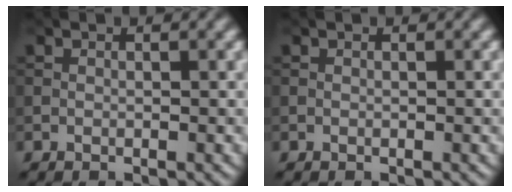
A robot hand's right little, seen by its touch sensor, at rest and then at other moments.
{"total": 0.0}